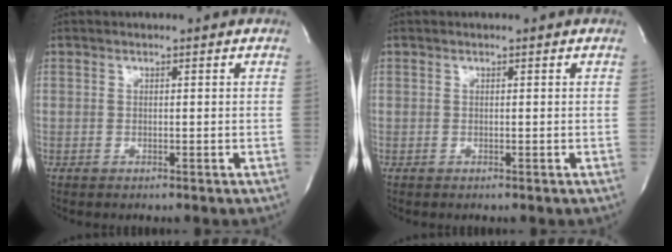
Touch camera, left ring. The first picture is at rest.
{"total": 0.0}